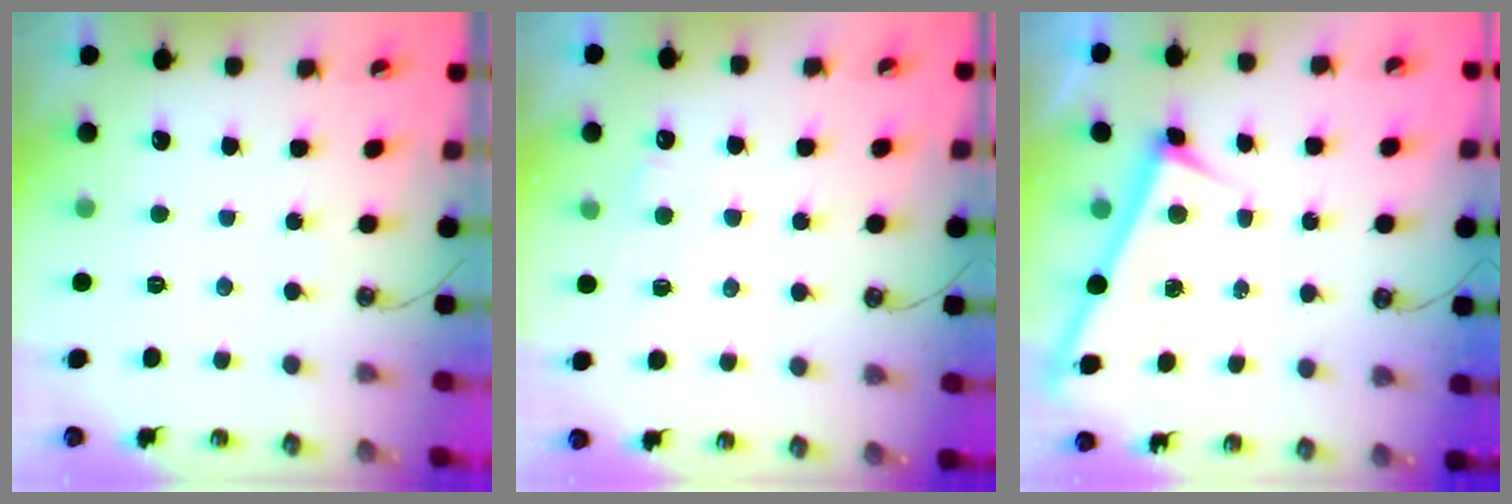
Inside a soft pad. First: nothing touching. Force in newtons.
{"total": 2.1, "press": 2.0, "slide": 0.5}
{"total": 3.1, "press": 3.1, "slide": 0.1}